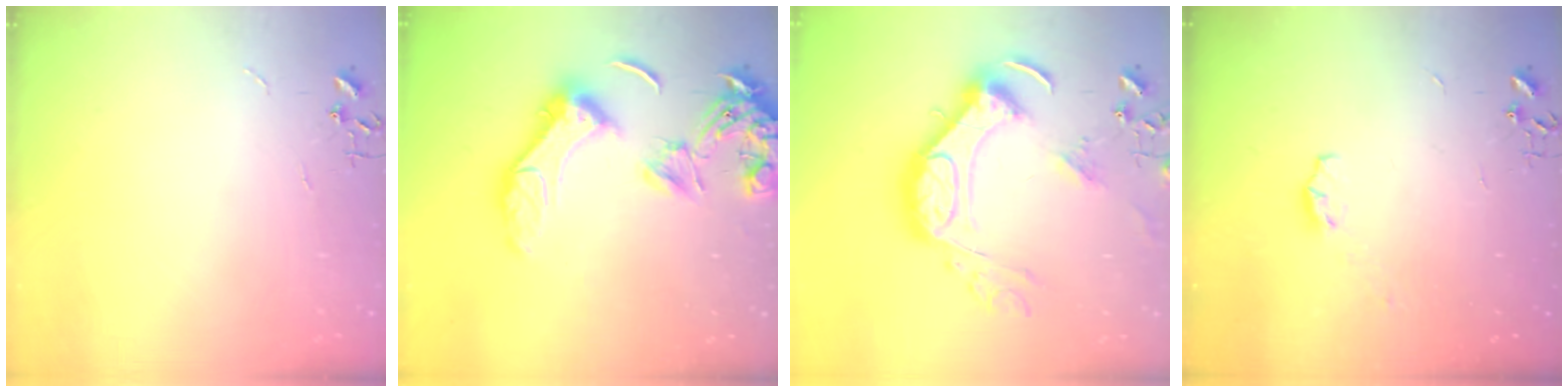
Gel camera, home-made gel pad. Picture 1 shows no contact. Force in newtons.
{"total": 20.0, "press": 19.8, "slide": 2.9}
{"total": 20.4, "press": 20.4, "slide": 1.2}
{"total": 4.4, "press": 4.4, "slide": 0.6}